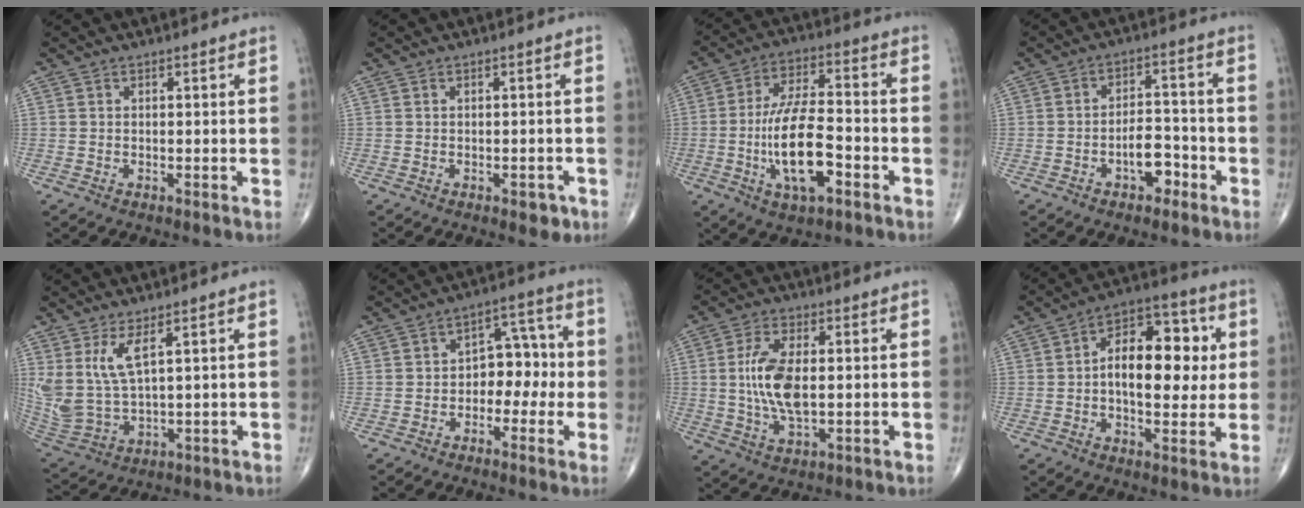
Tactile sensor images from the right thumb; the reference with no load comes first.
{"total": 2.3, "force": [-1.2, 1.2, 1.6], "torque": [-0.010, 0.002, -0.011]}
{"total": 14.6, "force": [-4.2, 5.6, 12.8], "torque": [-0.235, 0.024, -0.073]}
{"total": 6.3, "force": [-3.0, 3.4, 4.3], "torque": [-0.048, 0.032, -0.050]}
{"total": 9.7, "force": [4.3, 3.4, 8.0], "torque": [-0.182, -0.031, 0.107]}
{"total": 7.8, "force": [-1.3, 5.4, 5.5], "torque": [-0.040, 0.035, -0.031]}
{"total": 10.2, "force": [0.5, 4.6, 9.1], "torque": [-0.190, -0.007, 0.013]}
{"total": 15.6, "force": [1.5, 8.5, 13.0], "torque": [-0.162, 0.020, 0.015]}